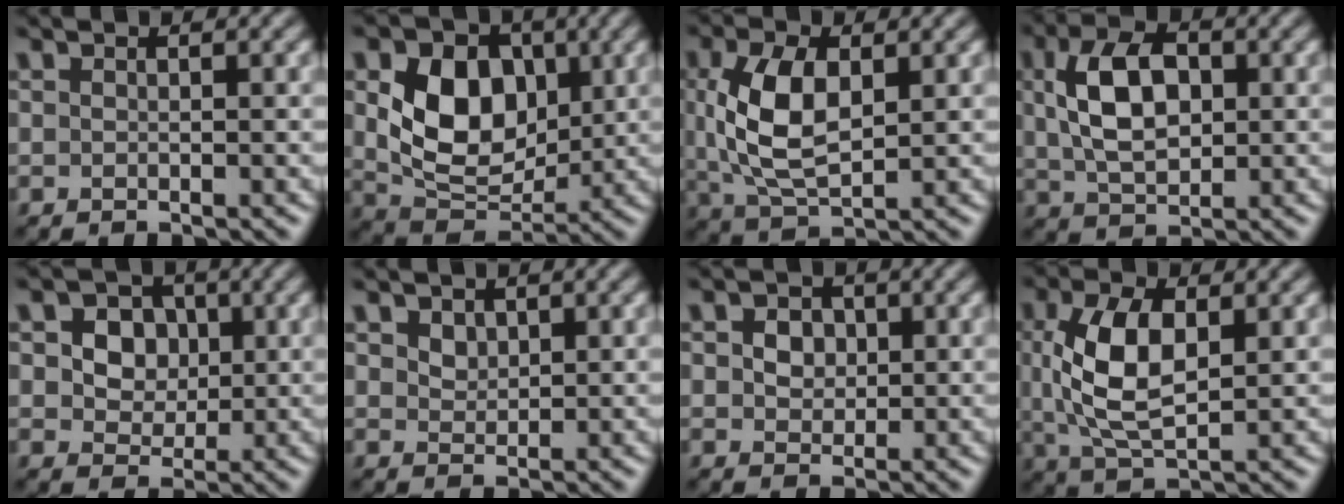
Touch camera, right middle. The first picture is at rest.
{"total": 7.3, "force": [1.2, 5.3, 4.9], "torque": [-0.095, -0.006, 0.022]}
{"total": 6.3, "force": [0.9, 3.4, 5.2], "torque": [-0.117, 0.002, 0.023]}
{"total": 6.1, "force": [1.0, 3.7, 4.8], "torque": [-0.096, 0.010, 0.019]}
{"total": 5.1, "force": [1.6, 4.0, 2.7], "torque": [-0.056, 0.012, 0.015]}
{"total": 1.0, "force": [0.7, 0.7, 0.2], "torque": [-0.008, -0.002, 0.021]}
{"total": 2.3, "force": [0.6, 1.9, 1.2], "torque": [-0.025, 0.006, 0.003]}
{"total": 6.4, "force": [0.8, 3.2, 5.5], "torque": [-0.122, 0.002, 0.019]}